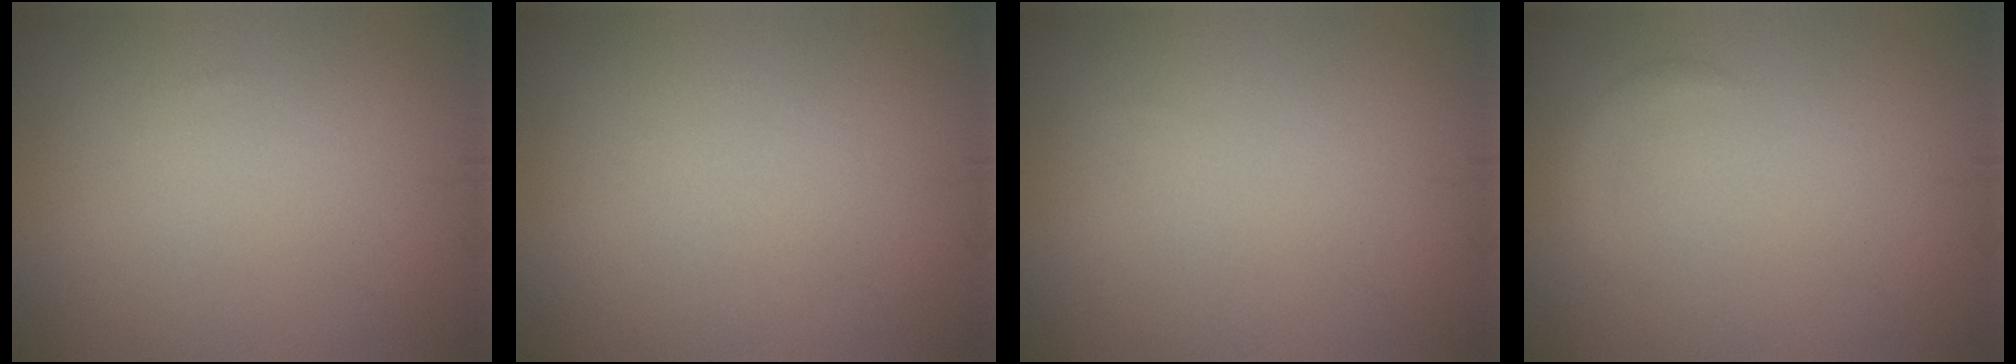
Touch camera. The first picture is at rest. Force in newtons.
{"total": 0.0}
{"total": 0.0}
{"total": 1.3, "press": 1.3, "slide": 0.1}